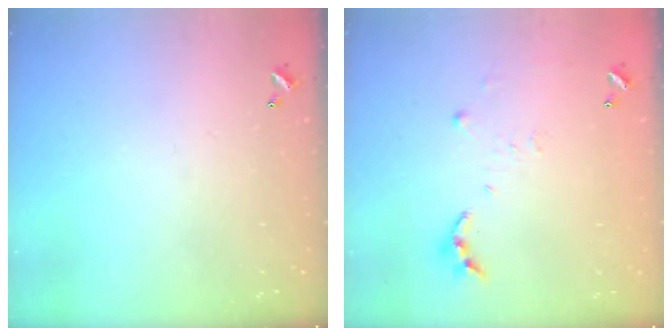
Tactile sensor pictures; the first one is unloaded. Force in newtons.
{"total": 6.3, "press": 6.3, "slide": 0.6}